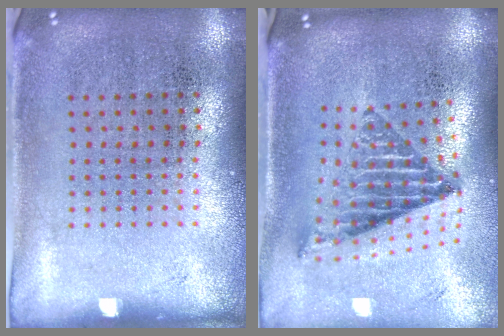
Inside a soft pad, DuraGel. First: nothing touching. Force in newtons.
{"total": 1.7, "press": 1.4, "slide": 1.0}